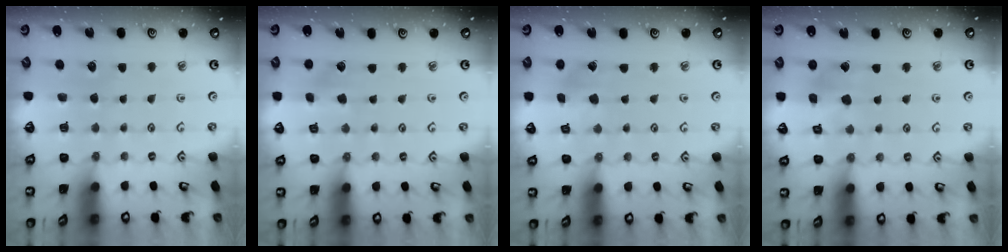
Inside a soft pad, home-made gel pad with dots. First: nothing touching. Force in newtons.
{"total": 1.8, "press": 1.8, "slide": 0.2}
{"total": 1.9, "press": 1.9, "slide": 0.3}
{"total": 7.2, "press": 7.2, "slide": 0.5}